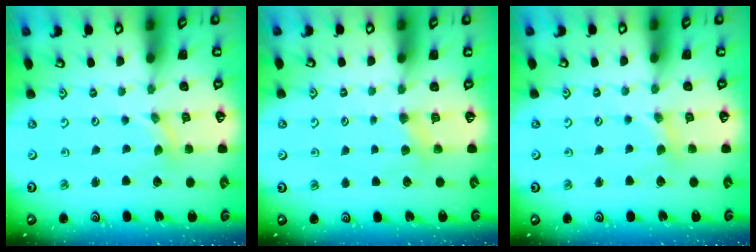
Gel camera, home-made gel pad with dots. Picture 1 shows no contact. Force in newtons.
{"total": 4.2, "press": 4.2, "slide": 0.5}
{"total": 2.8, "press": 2.8, "slide": 0.5}